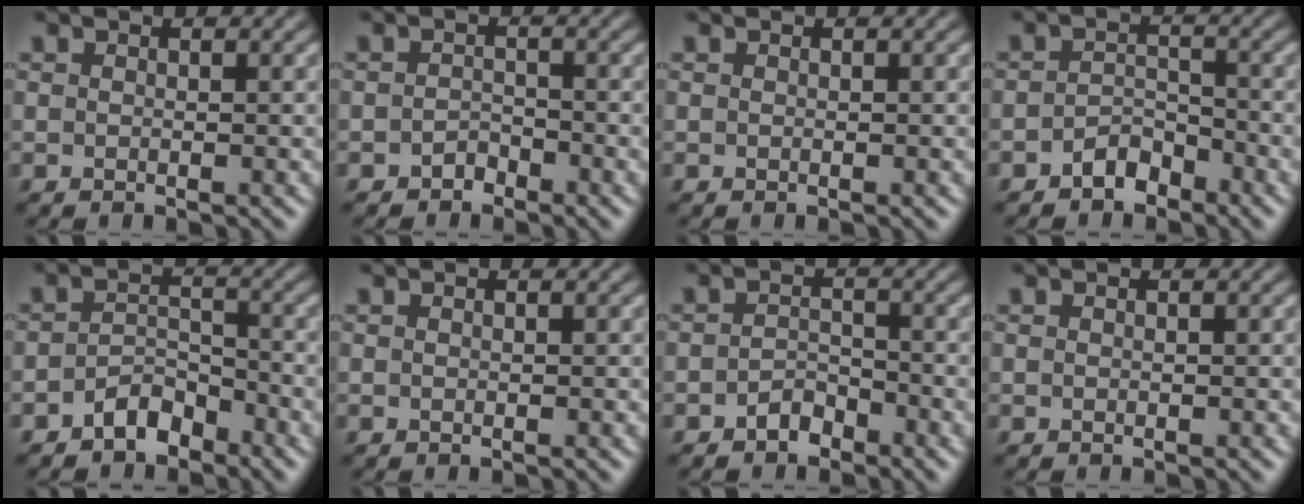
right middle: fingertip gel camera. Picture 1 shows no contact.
{"total": 1.2, "force": [-1.0, 0.7, 0.1], "torque": [-0.002, 0.002, -0.019]}
{"total": 0.0}
{"total": 2.3, "force": [-1.8, 1.2, 0.7], "torque": [-0.011, 0.008, -0.037]}
{"total": 2.7, "force": [-2.1, 1.3, 1.0], "torque": [-0.015, 0.010, -0.043]}
{"total": 0.0}
{"total": 1.8, "force": [-1.4, 1.0, 0.6], "torque": [-0.009, 0.005, -0.028]}
{"total": 0.0}